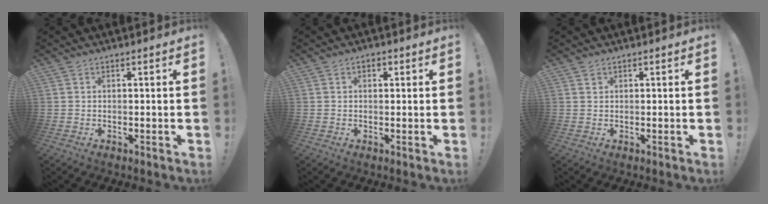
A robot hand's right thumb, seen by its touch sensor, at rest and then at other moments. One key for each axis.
{"total": 1.3, "fx": 0.5, "fy": 1.0, "fz": 0.6, "tx": -0.010, "ty": 0.003, "tz": 0.008}
{"total": 1.0, "fx": 0.6, "fy": 0.8, "fz": 0.2, "tx": 0.000, "ty": -0.001, "tz": 0.011}